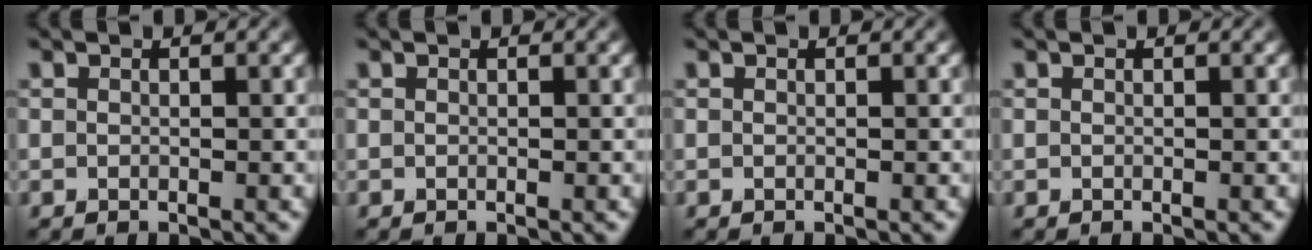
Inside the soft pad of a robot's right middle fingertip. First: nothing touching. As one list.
[{"total": 0.0}, {"total": 0.0}, {"total": 0.0}]